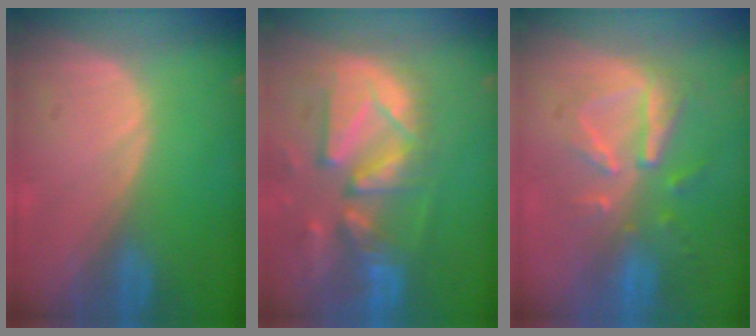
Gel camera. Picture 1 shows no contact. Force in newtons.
{"total": 13.3, "press": 11.4, "slide": 6.8}
{"total": 8.1, "press": 7.4, "slide": 3.2}